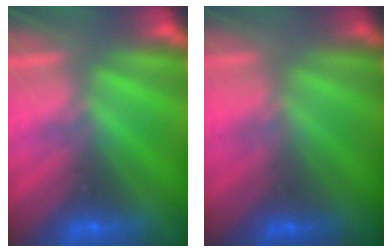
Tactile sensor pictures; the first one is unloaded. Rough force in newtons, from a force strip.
{"total": 1.5}